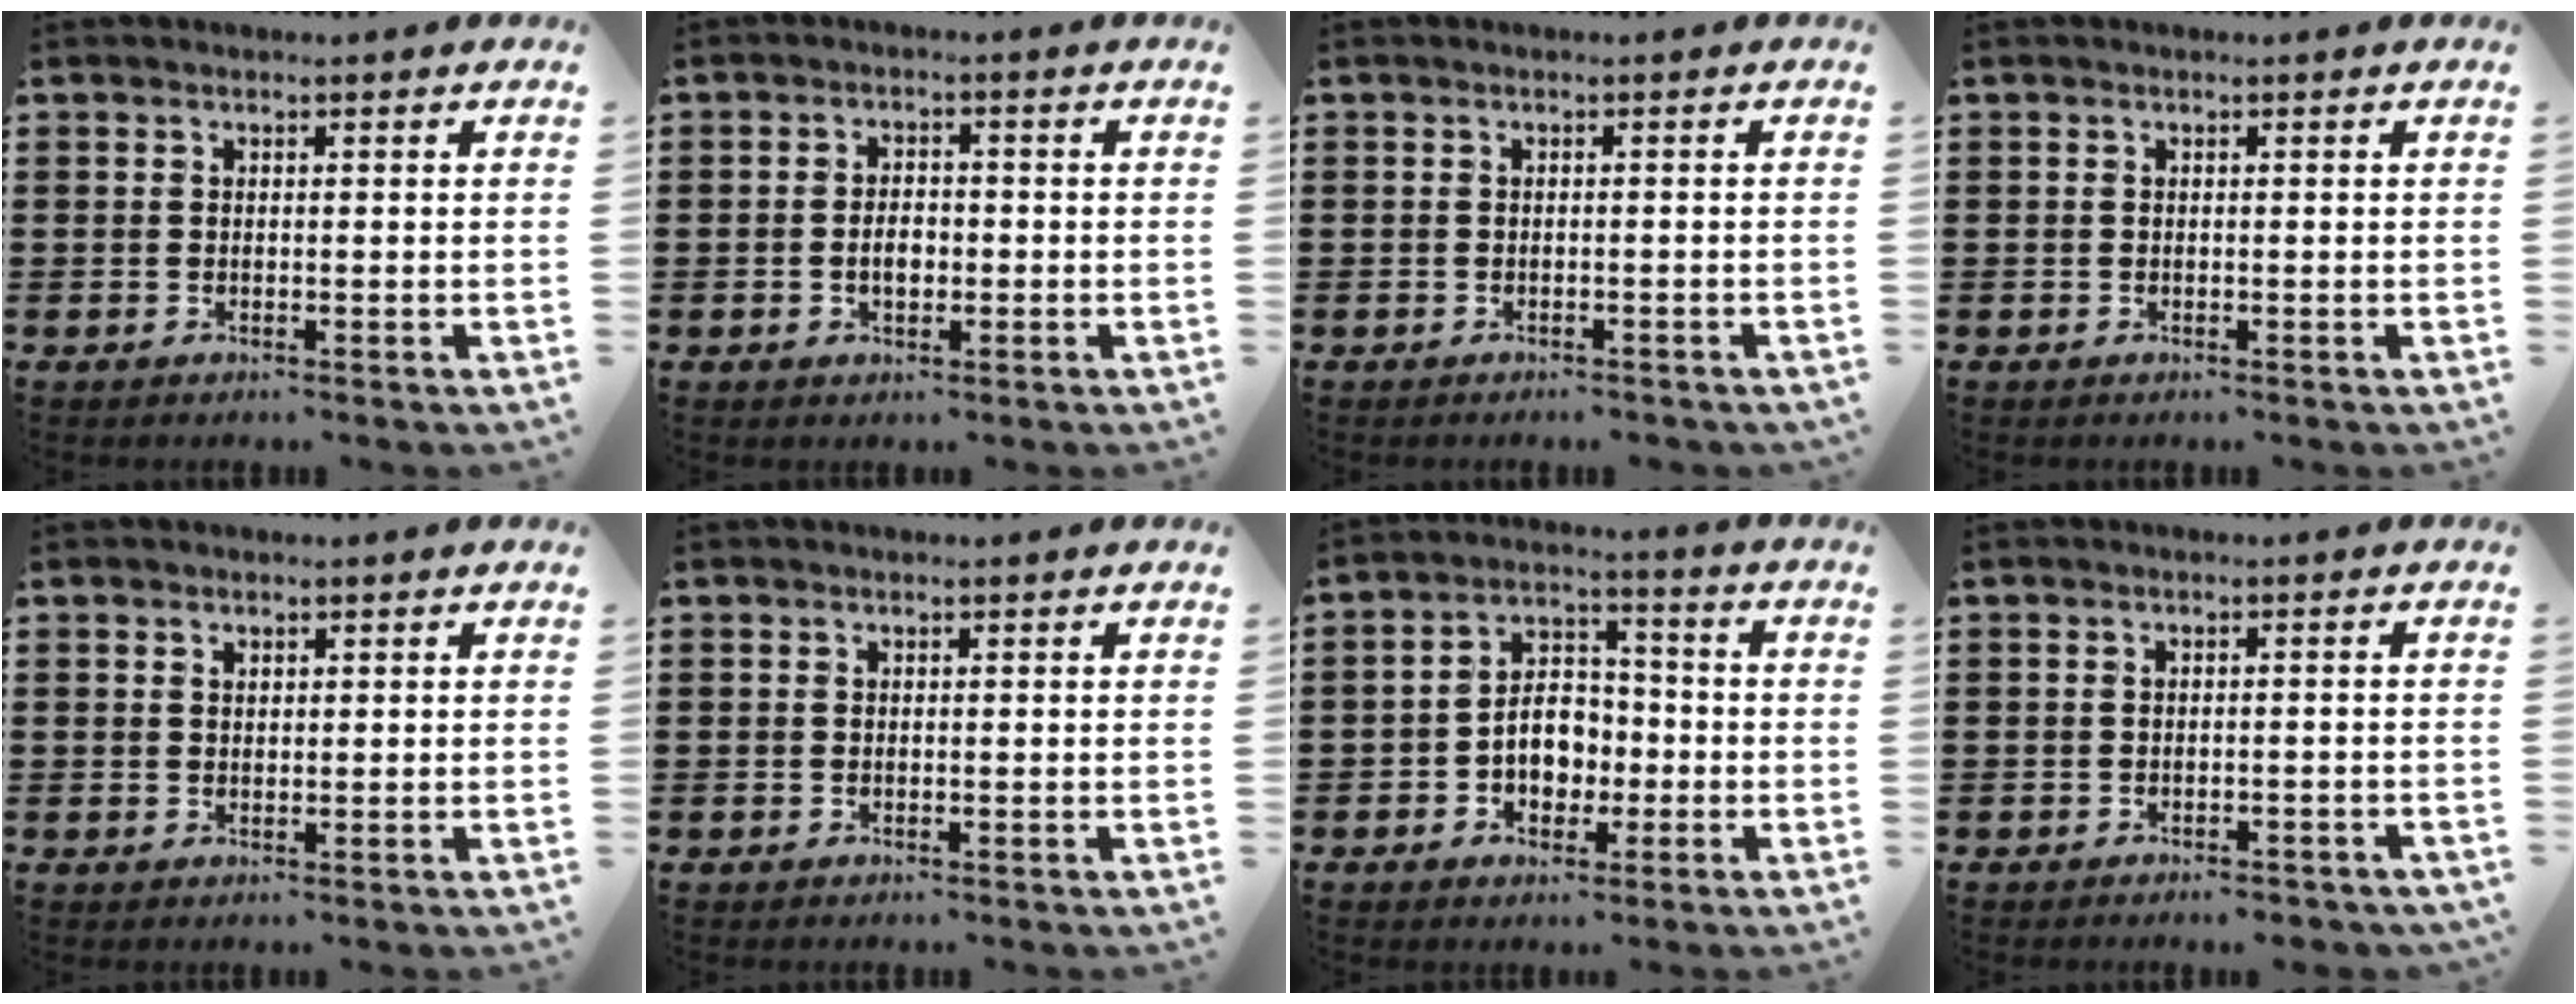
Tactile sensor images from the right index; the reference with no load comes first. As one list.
[{"total": 3.1, "force": [-0.6, 1.6, 2.5], "torque": [-0.040, 0.000, -0.013]}, {"total": 0.7, "force": [-0.7, 0.1, 0.2], "torque": [-0.007, -0.002, -0.014]}, {"total": 0.0}, {"total": 0.8, "force": [0.5, 0.5, 0.2], "torque": [-0.006, 0.002, 0.011]}, {"total": 0.0}, {"total": 6.6, "force": [-1.7, 4.7, 4.4], "torque": [-0.073, 0.005, -0.036]}, {"total": 1.5, "force": [-1.5, 0.2, 0.3], "torque": [-0.011, -0.002, -0.030]}]